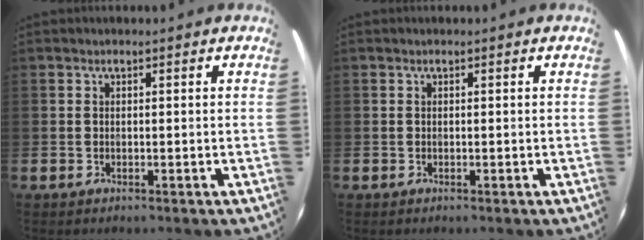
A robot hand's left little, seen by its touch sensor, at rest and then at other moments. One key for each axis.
{"total": 0.0}